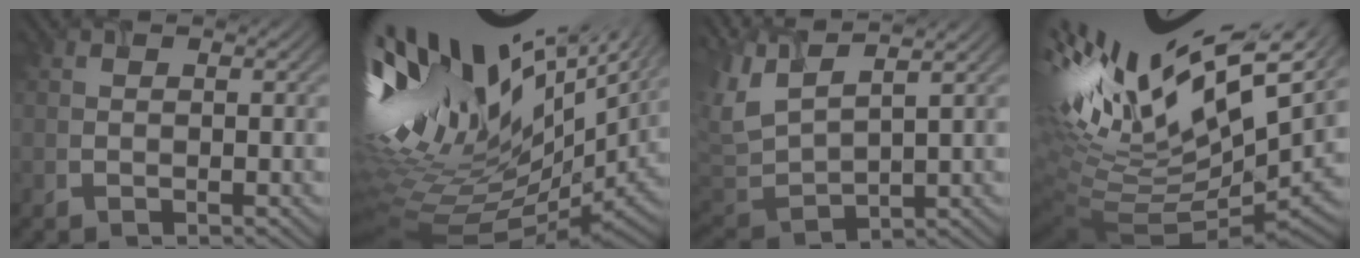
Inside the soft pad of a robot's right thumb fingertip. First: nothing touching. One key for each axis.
{"total": 17.0, "fx": 5.8, "fy": 7.2, "fz": 14.3, "tx": -0.282, "ty": -0.014, "tz": 0.145}
{"total": 6.2, "fx": 3.8, "fy": 1.3, "fz": 4.6, "tx": -0.128, "ty": 0.018, "tz": 0.079}
{"total": 17.7, "fx": 7.5, "fy": 7.3, "fz": 14.3, "tx": -0.306, "ty": 0.010, "tz": 0.164}